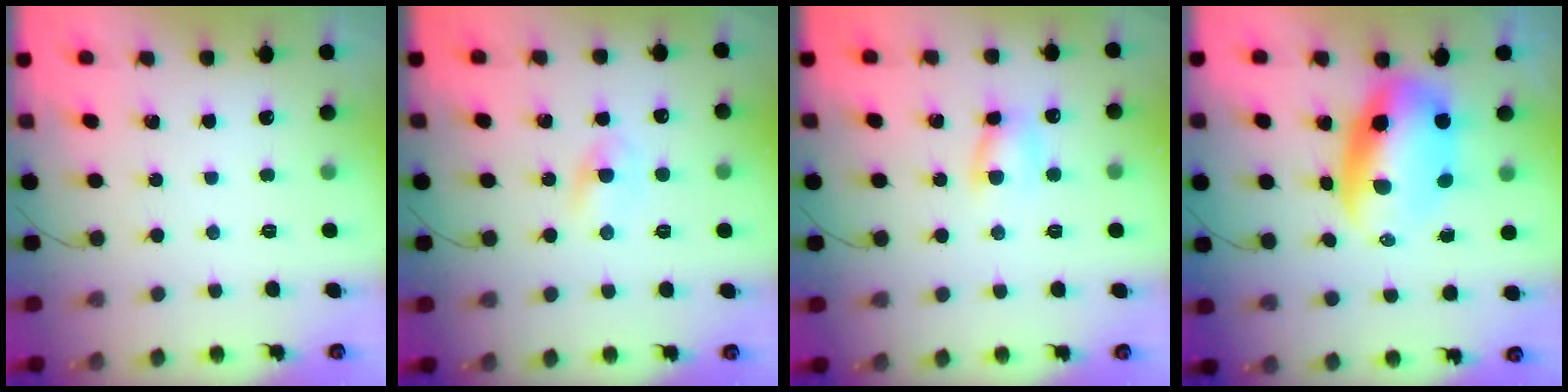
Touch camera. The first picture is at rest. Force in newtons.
{"total": 2.8, "press": 2.6, "slide": 1.1}
{"total": 5.7, "press": 5.7, "slide": 0.2}
{"total": 10.1, "press": 9.8, "slide": 2.5}